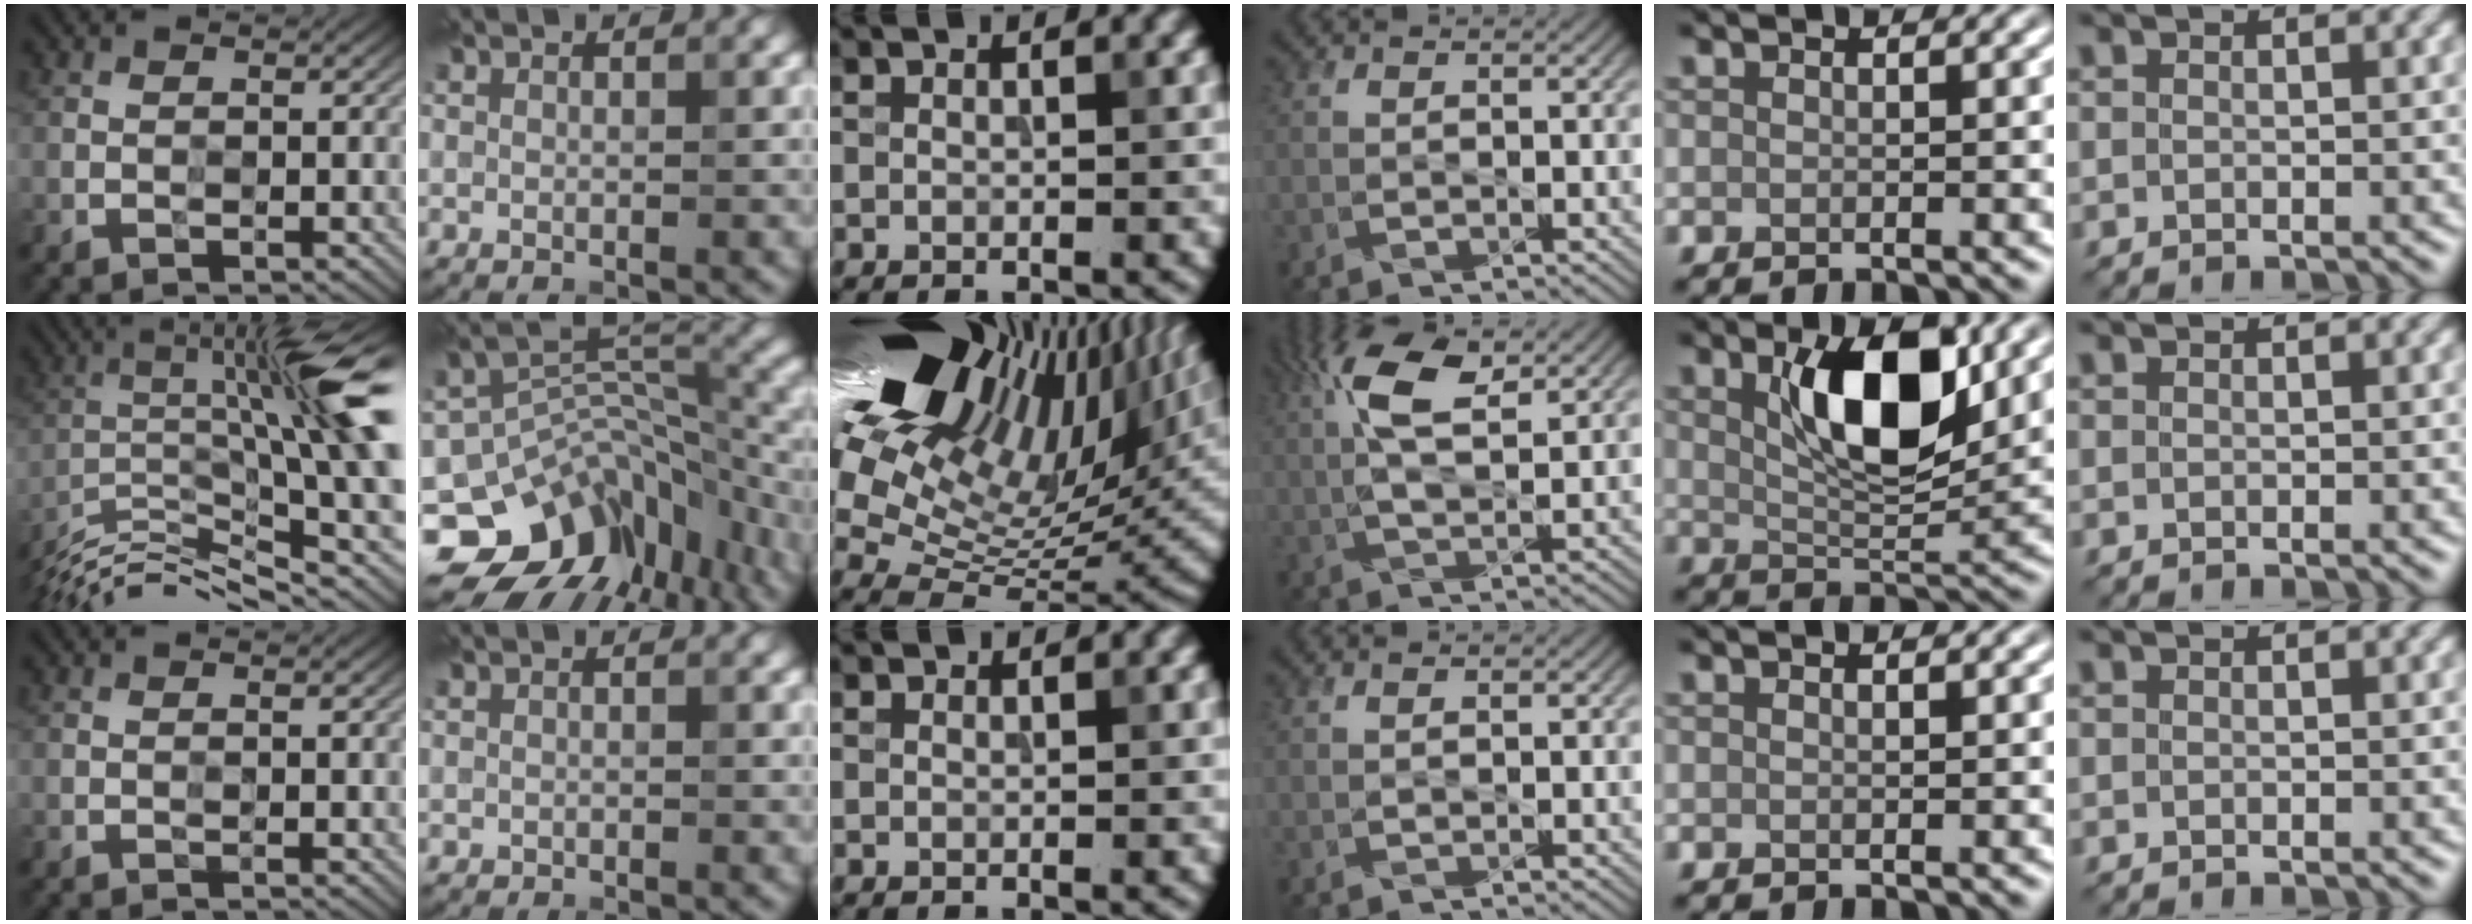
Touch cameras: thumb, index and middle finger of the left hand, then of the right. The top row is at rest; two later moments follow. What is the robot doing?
{"motion": "wipe", "object": "glasses"}